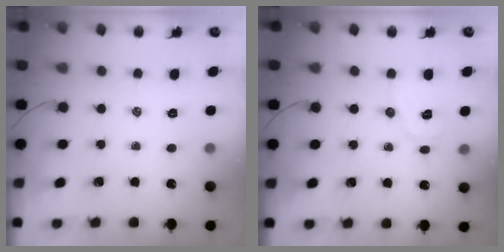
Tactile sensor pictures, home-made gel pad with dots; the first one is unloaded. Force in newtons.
{"total": 5.7, "press": 5.6, "slide": 1.2}